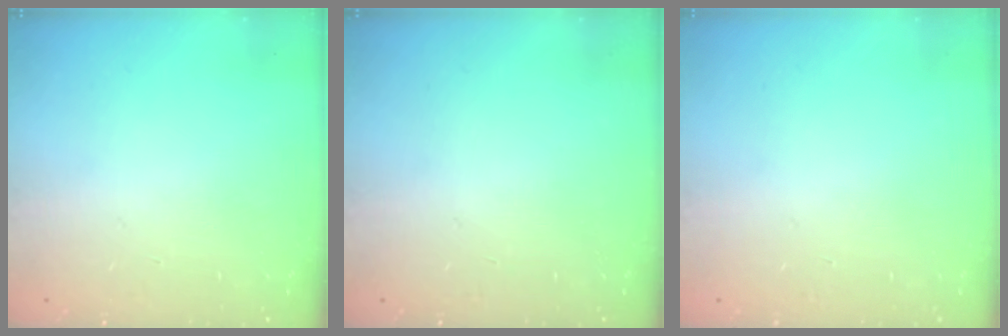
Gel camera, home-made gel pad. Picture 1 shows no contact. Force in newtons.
{"total": 0.0}
{"total": 0.0}